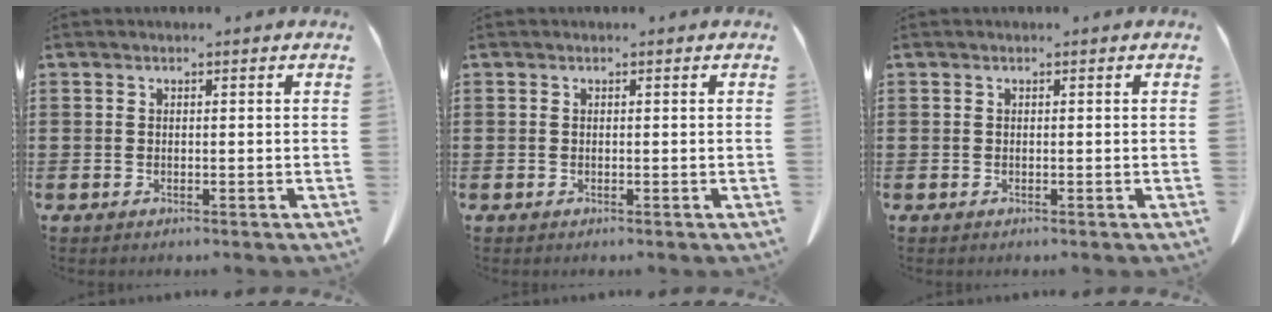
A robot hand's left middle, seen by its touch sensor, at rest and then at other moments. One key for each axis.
{"total": 0.0}
{"total": 0.0}